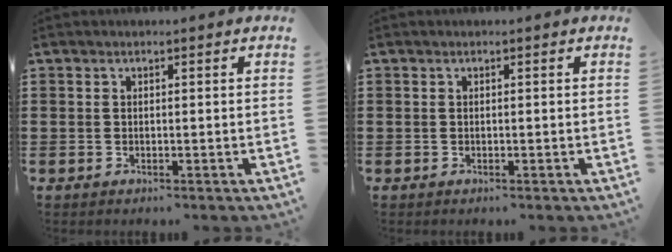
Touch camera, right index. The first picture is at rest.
{"total": 0.0}